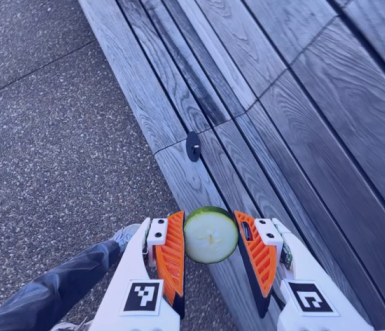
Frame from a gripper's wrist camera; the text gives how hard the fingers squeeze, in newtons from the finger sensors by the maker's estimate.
{"total": 11.9, "left": 12.4, "right": 11.4}